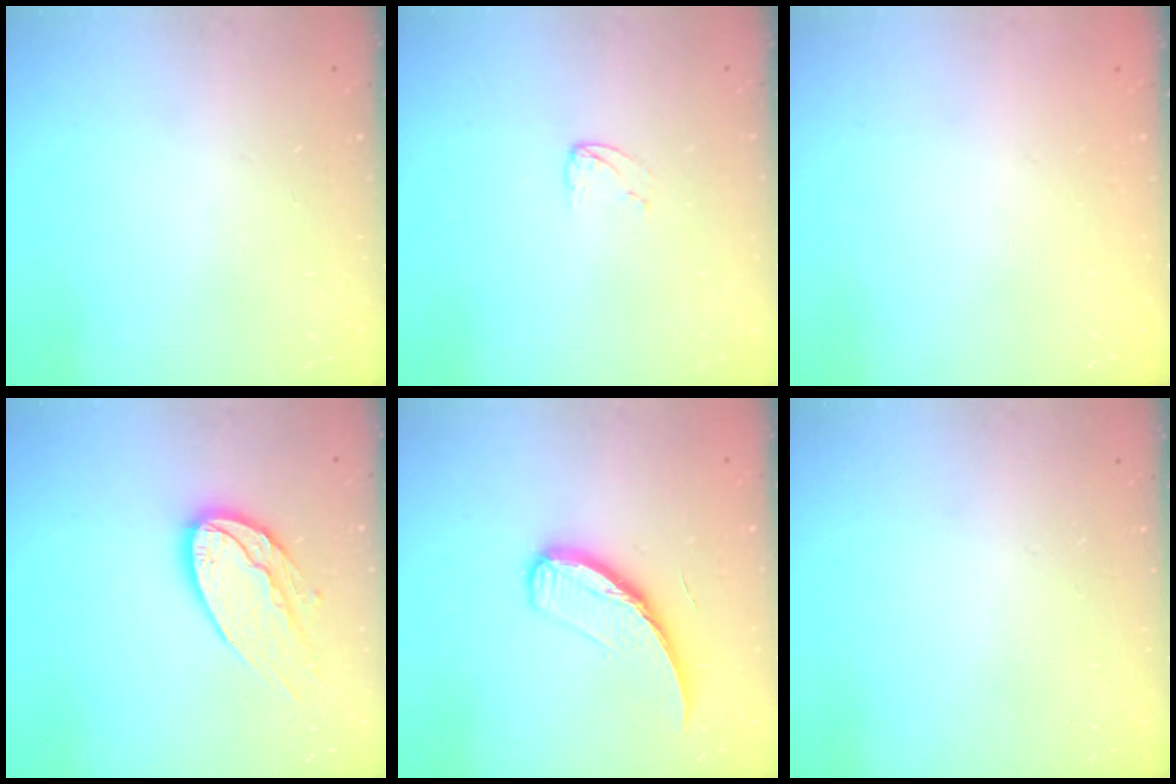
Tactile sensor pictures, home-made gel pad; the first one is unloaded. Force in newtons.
{"total": 3.6, "press": 3.6, "slide": 0.3}
{"total": 0.0}
{"total": 15.1, "press": 15.1, "slide": 1.4}
{"total": 10.5, "press": 10.5, "slide": 0.2}
{"total": 0.0}